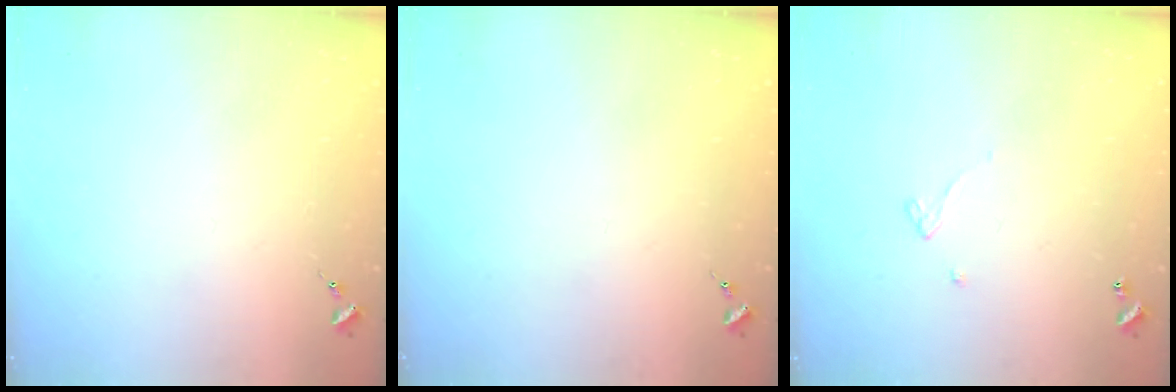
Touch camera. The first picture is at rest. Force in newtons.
{"total": 0.0}
{"total": 2.6, "press": 2.6, "slide": 0.2}